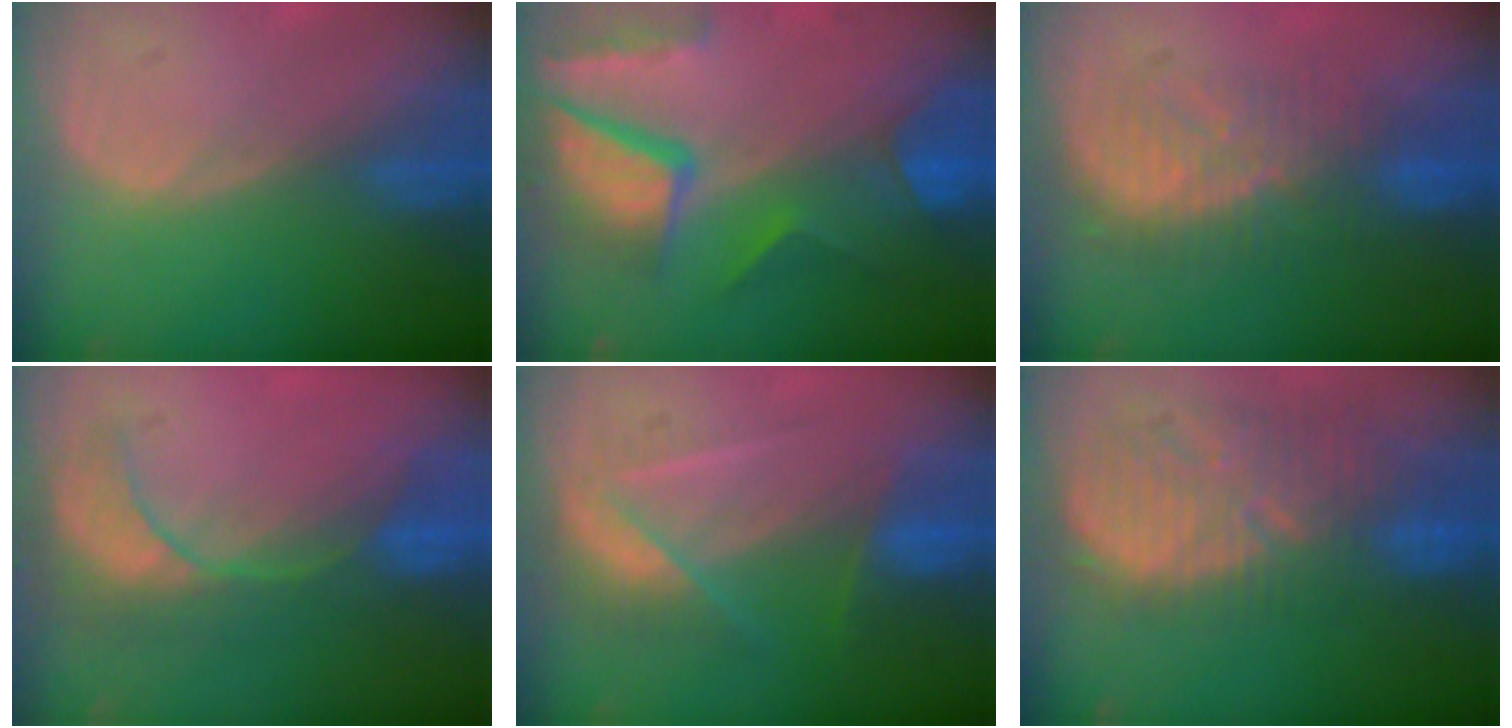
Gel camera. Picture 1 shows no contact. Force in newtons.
{"total": 11.2, "press": 9.2, "slide": 6.4}
{"total": 8.0, "press": 7.8, "slide": 1.6}
{"total": 8.4, "press": 7.6, "slide": 3.6}
{"total": 7.3, "press": 6.4, "slide": 3.5}
{"total": 11.1, "press": 10.7, "slide": 2.9}